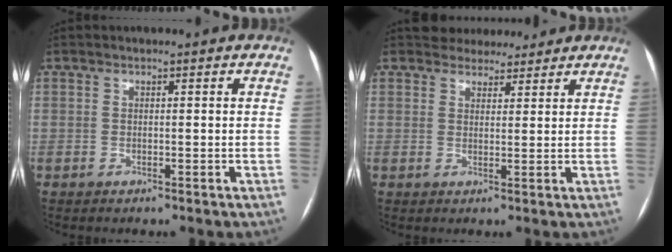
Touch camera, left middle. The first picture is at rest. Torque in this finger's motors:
{"motor_torque": [0.00, -0.08, 0.00, -0.01]}